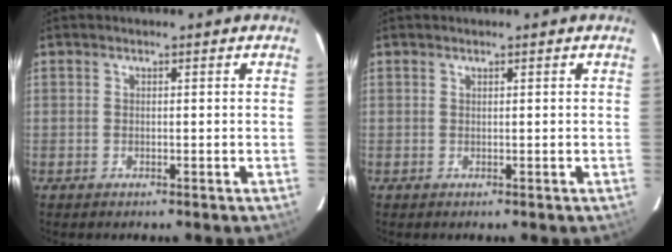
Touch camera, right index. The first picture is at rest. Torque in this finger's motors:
{"motor_torque": [0.22, -0.01, 0.07, 0.02]}